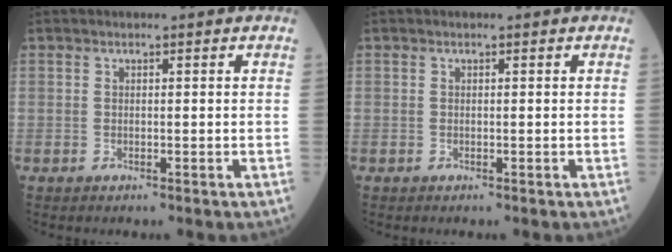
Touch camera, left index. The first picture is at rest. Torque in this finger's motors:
{"motor_torque": [0.00, 0.00, -0.07, -0.03]}